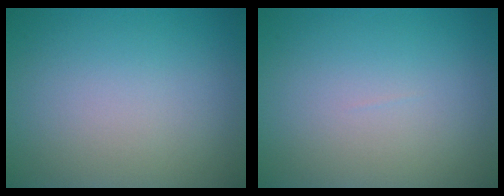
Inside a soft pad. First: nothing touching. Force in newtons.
{"total": 0.0}